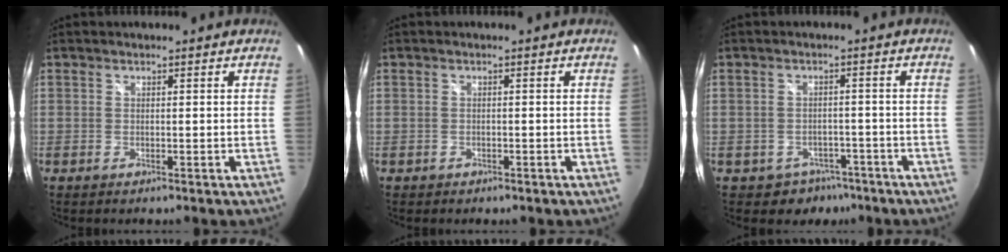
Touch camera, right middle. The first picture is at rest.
{"total": 1.3, "force": [-0.9, 0.9, 0.4], "torque": [-0.012, -0.003, -0.013]}
{"total": 5.5, "force": [-3.7, 4.1, 0.6], "torque": [-0.017, 0.016, -0.043]}